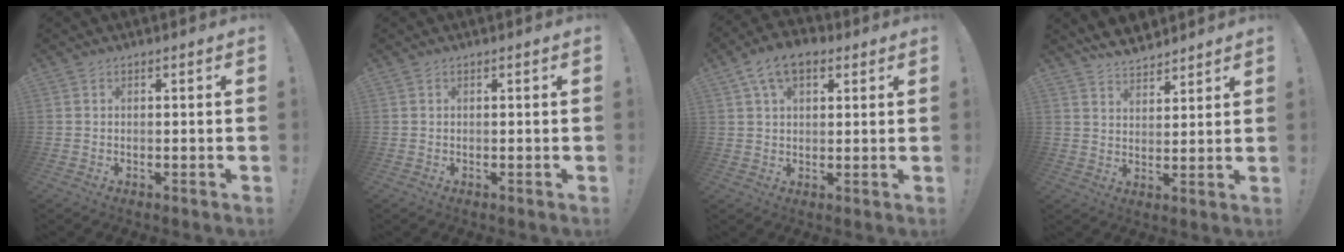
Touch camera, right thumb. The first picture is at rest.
{"total": 0.0}
{"total": 9.2, "force": [4.4, 5.3, 6.2], "torque": [-0.103, 0.000, 0.083]}
{"total": 7.0, "force": [6.3, 2.7, 1.5], "torque": [-0.030, -0.043, 0.120]}